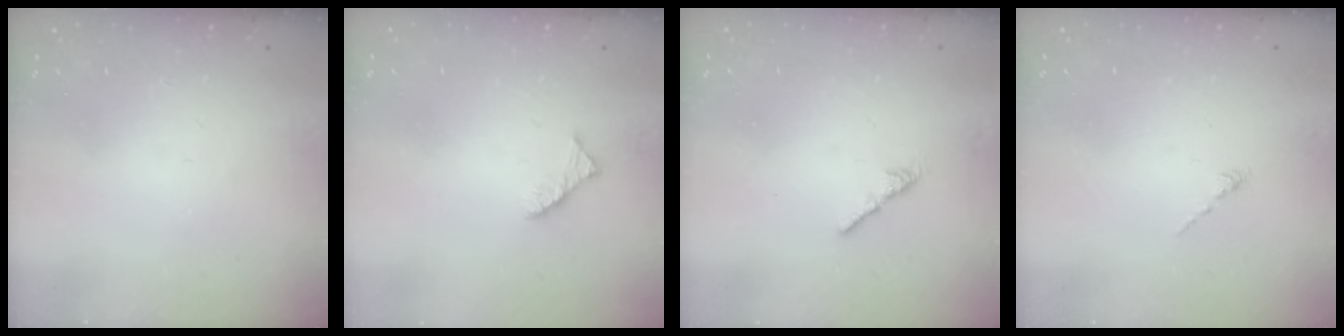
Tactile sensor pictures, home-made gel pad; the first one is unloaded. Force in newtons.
{"total": 3.0, "press": 3.0, "slide": 0.5}
{"total": 2.1, "press": 2.0, "slide": 0.7}
{"total": 0.0}